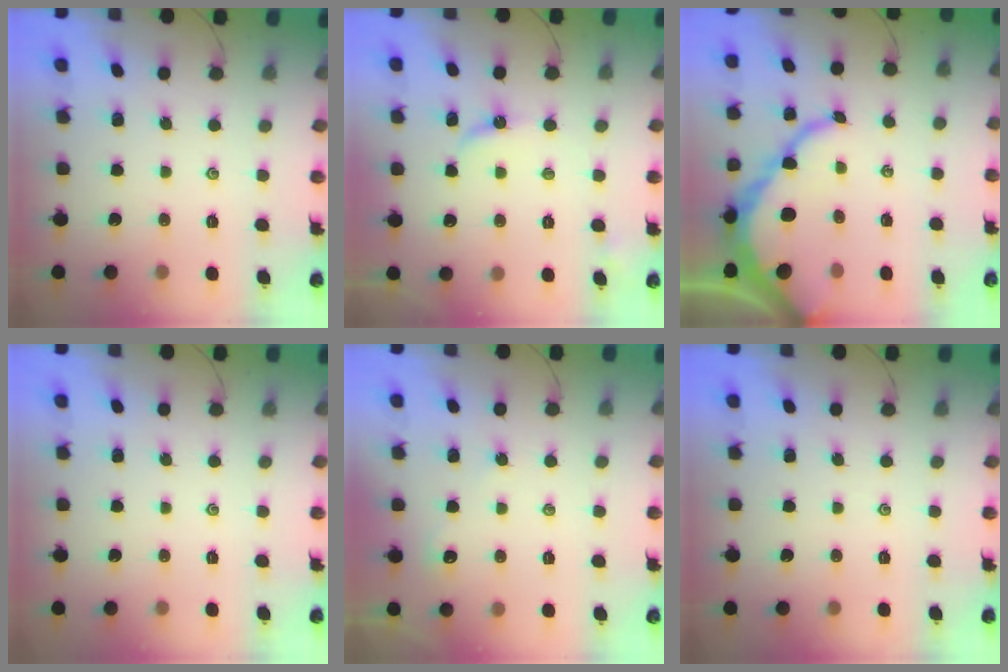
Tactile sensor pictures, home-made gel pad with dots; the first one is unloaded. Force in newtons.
{"total": 5.2, "press": 5.1, "slide": 0.6}
{"total": 11.9, "press": 11.8, "slide": 1.1}
{"total": 0.0}
{"total": 2.0, "press": 2.0, "slide": 0.3}
{"total": 0.0}